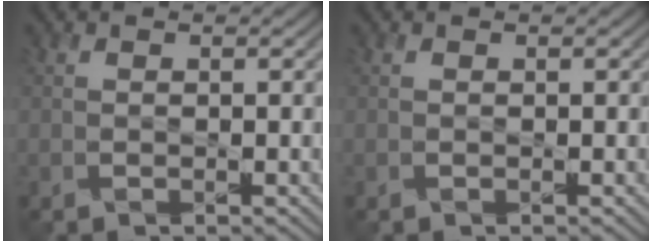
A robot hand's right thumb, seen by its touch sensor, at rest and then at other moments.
{"total": 0.0}